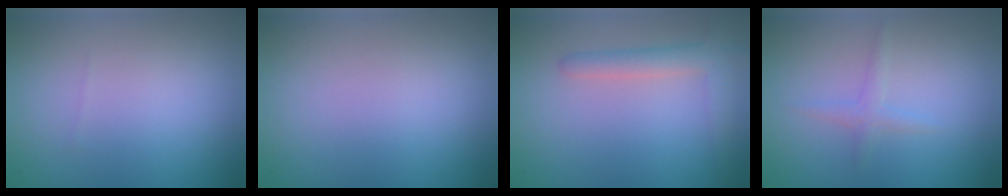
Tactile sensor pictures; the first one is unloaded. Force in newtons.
{"total": 0.0}
{"total": 2.9, "press": 2.9, "slide": 0.2}
{"total": 1.2, "press": 1.2, "slide": 0.0}